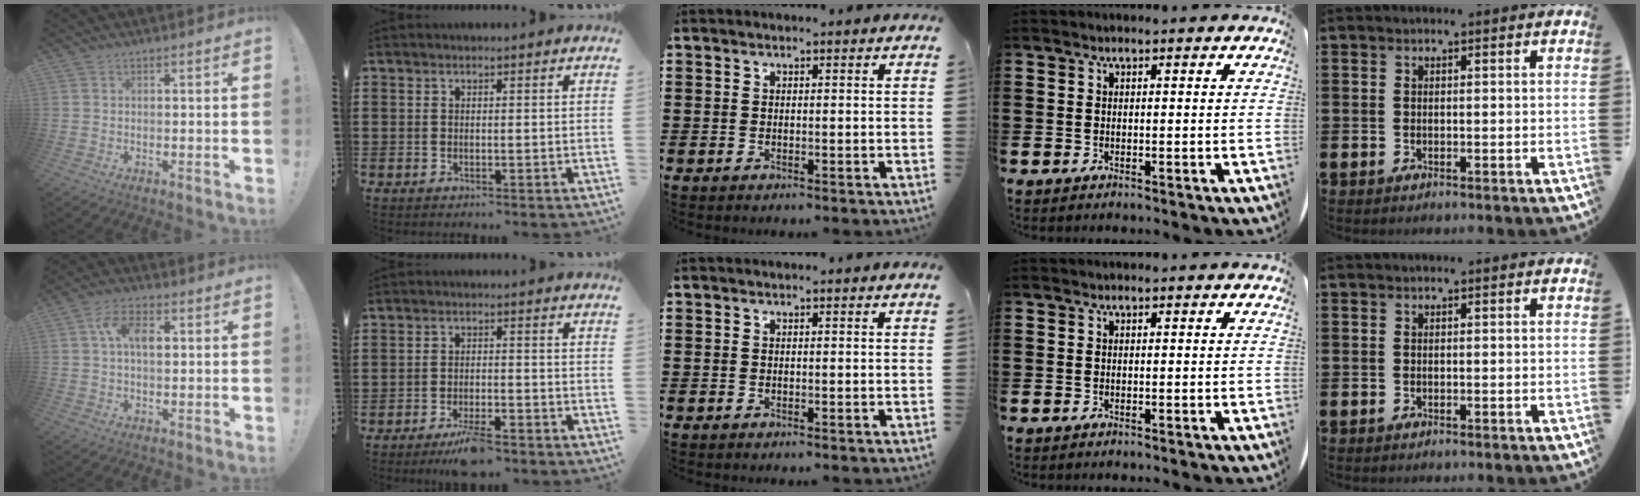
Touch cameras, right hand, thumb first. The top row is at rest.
{"thumb": {"total": 7.6, "force": [1.7, 4.2, 6.1], "torque": [-0.101, 0.009, 0.030]}, "index": {"total": 4.5, "force": [-3.5, 0.8, 2.6], "torque": [-0.048, 0.001, -0.066]}}